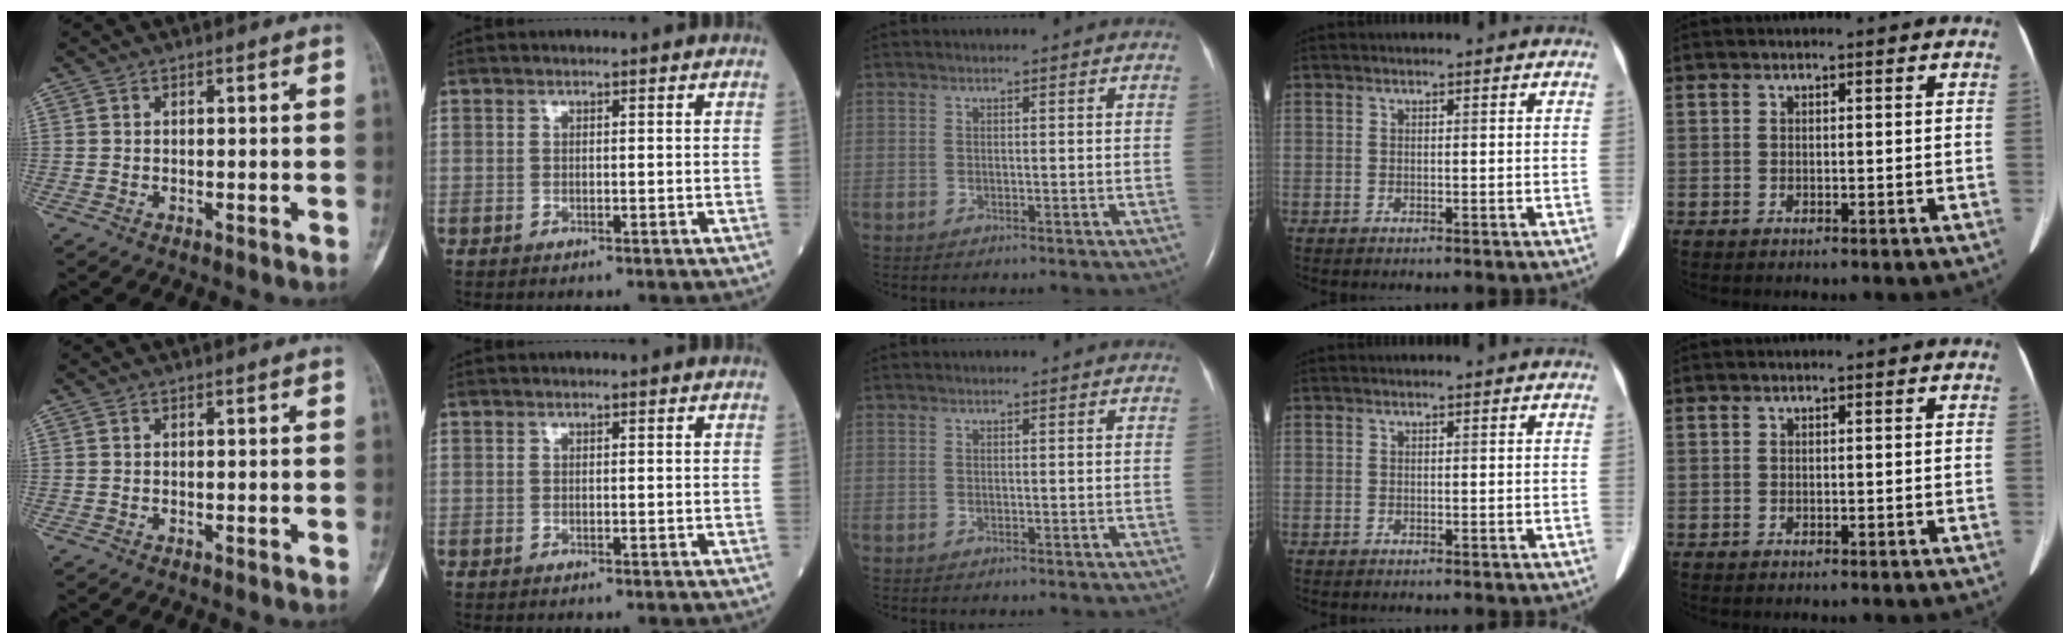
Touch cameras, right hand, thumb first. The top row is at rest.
{}